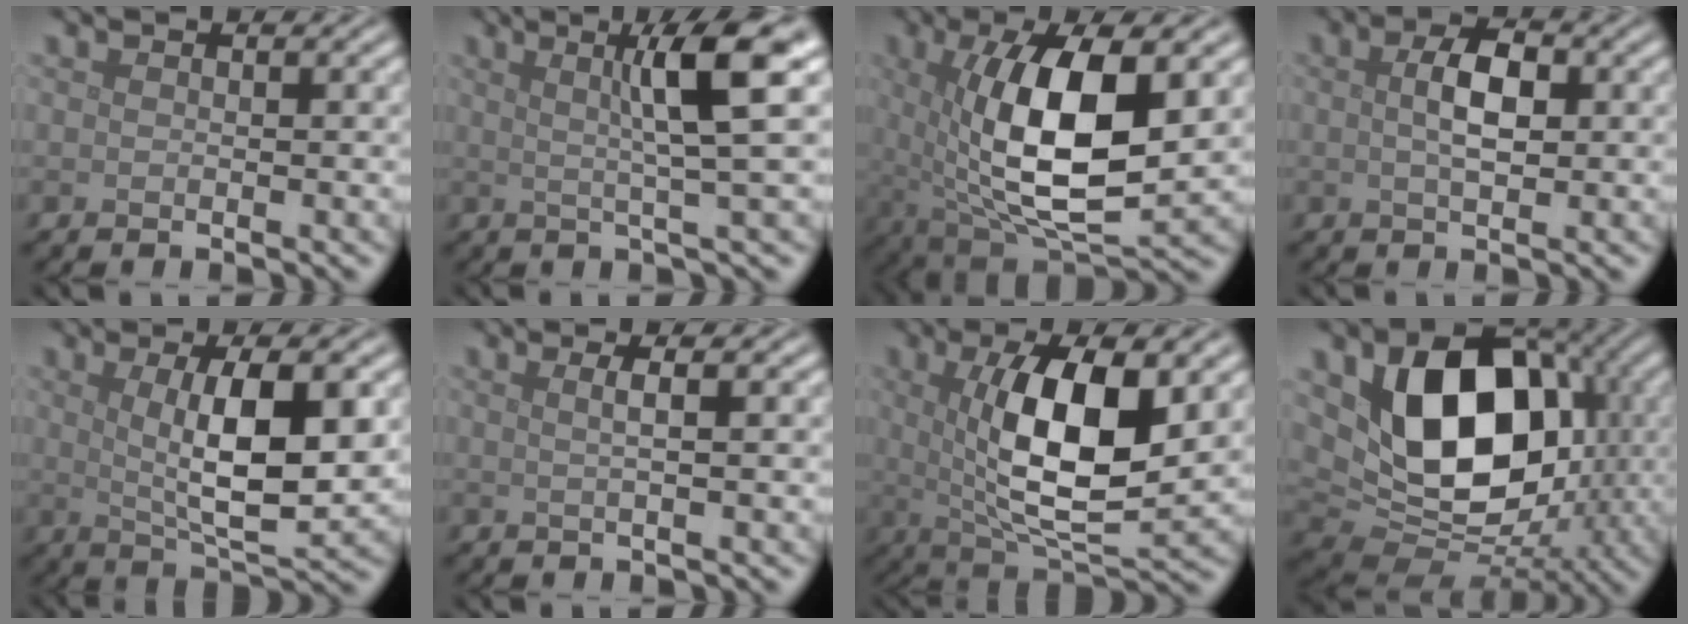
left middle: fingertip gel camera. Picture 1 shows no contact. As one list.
[{"total": 6.7, "force": [1.9, 0.7, 6.4], "torque": [-0.093, 0.016, 0.031]}, {"total": 11.7, "force": [1.4, 4.6, 10.6], "torque": [-0.176, -0.008, 0.023]}, {"total": 3.4, "force": [0.4, 1.6, 3.0], "torque": [-0.059, 0.004, 0.005]}, {"total": 7.7, "force": [1.1, 2.1, 7.3], "torque": [-0.117, -0.008, 0.024]}, {"total": 1.9, "force": [0.5, 0.6, 1.8], "torque": [-0.026, 0.005, -0.006]}, {"total": 9.7, "force": [1.5, 3.2, 9.1], "torque": [-0.152, -0.009, 0.029]}, {"total": 13.4, "force": [1.7, 9.5, 9.3], "torque": [-0.141, -0.016, 0.034]}]